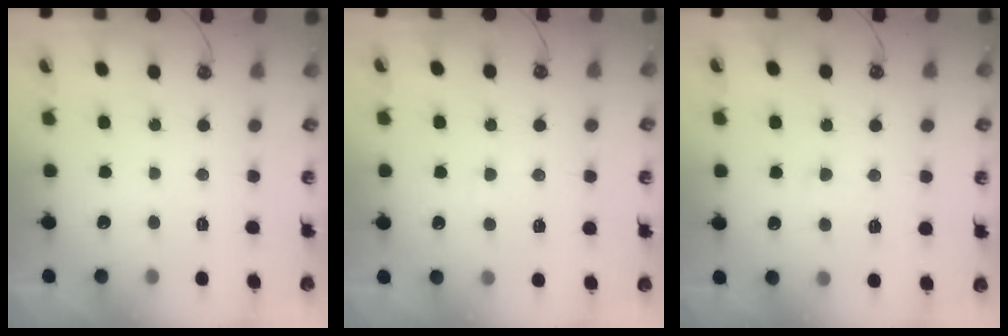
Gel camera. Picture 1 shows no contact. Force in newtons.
{"total": 2.9, "press": 2.7, "slide": 0.9}
{"total": 0.8, "press": 0.7, "slide": 0.4}